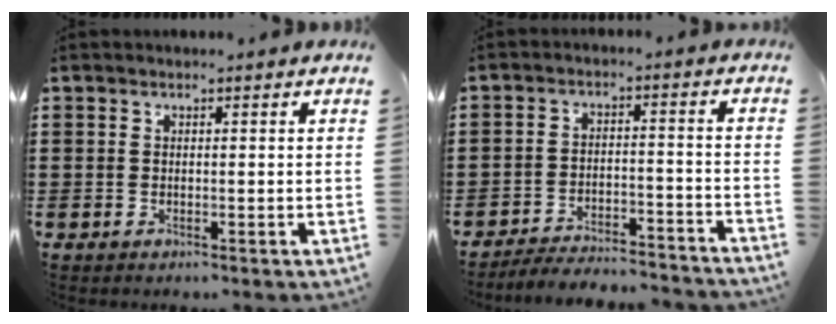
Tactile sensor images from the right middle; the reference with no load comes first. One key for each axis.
{"total": 4.1, "fx": -4.0, "fy": -0.4, "fz": 0.5, "tx": -0.007, "ty": 0.002, "tz": -0.082}